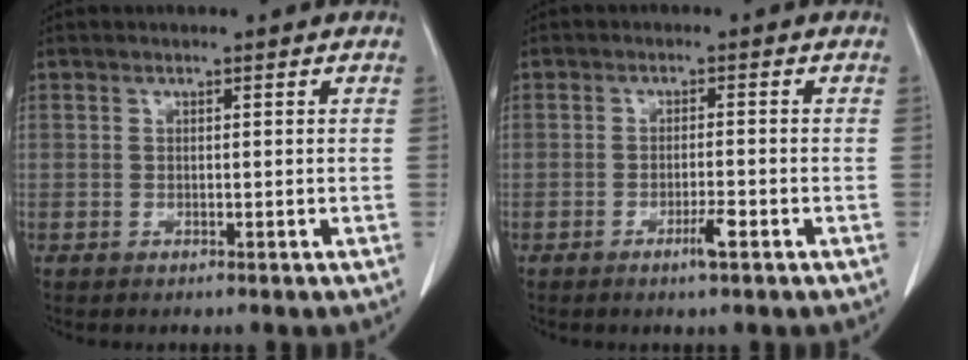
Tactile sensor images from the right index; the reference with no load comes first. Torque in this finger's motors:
{"motor_torque": [0.26, 0.08, 0.06, 0.05]}